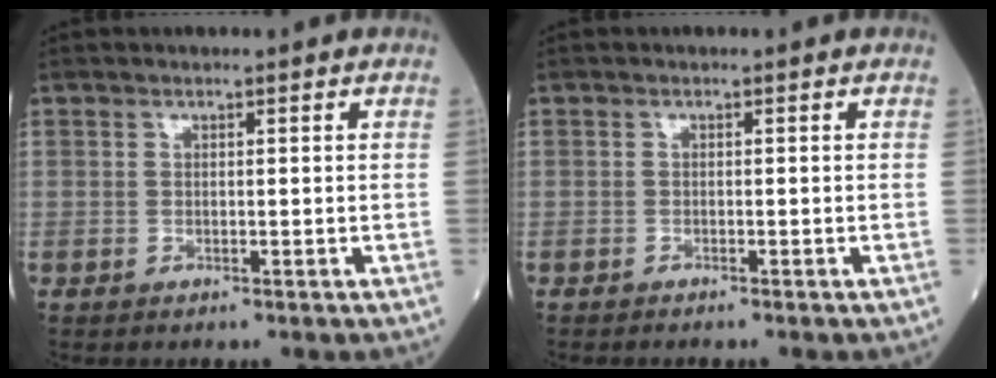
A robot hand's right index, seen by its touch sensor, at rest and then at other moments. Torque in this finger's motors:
{"motor_torque": [-0.27, -0.07, -0.01, -0.02]}